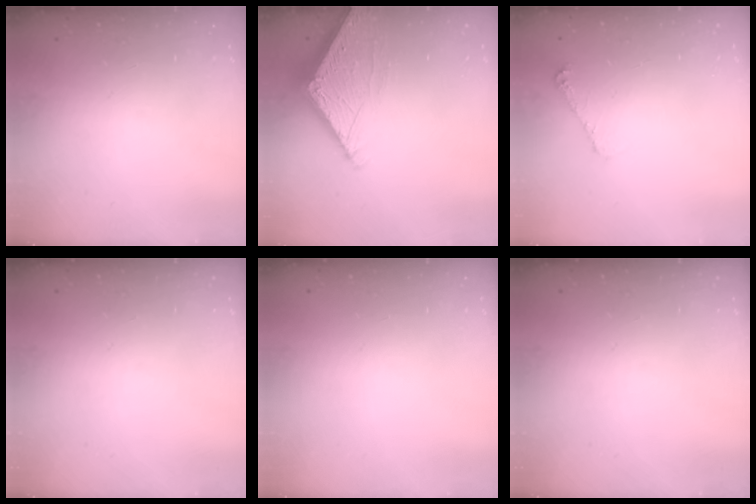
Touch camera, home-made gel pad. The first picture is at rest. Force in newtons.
{"total": 7.2, "press": 7.2, "slide": 0.3}
{"total": 5.3, "press": 5.2, "slide": 0.8}
{"total": 0.0}
{"total": 0.0}
{"total": 0.0}